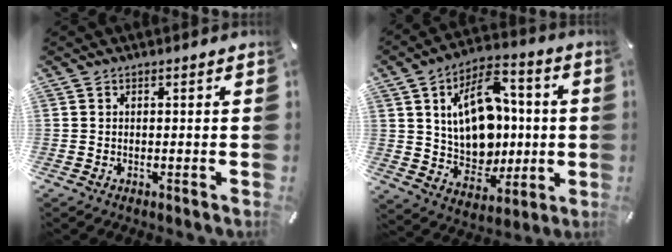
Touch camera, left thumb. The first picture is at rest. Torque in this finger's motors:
{"motor_torque": [0.77, 1.13, 0.46, -0.06, 0.53]}